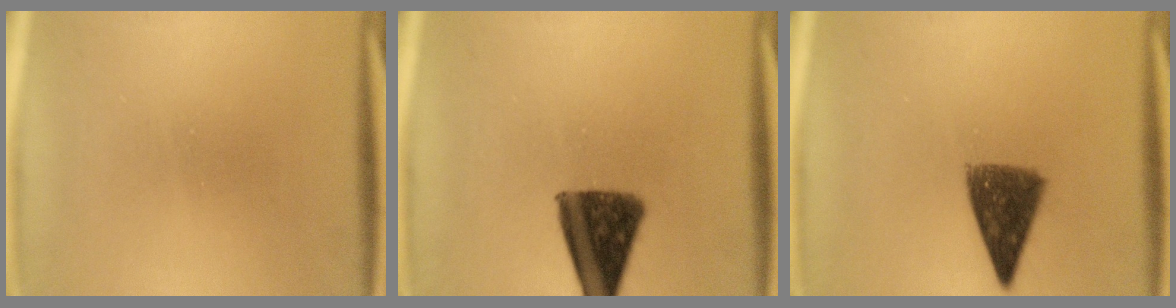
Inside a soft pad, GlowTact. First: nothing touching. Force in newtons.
{"total": 12.0}
{"total": 8.4}